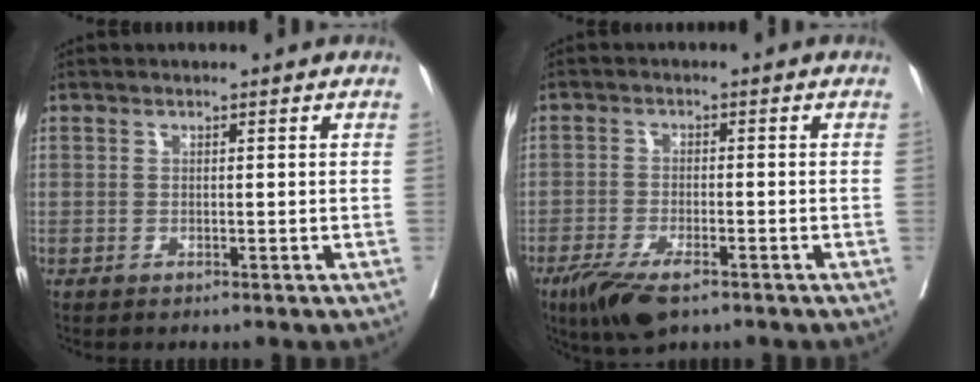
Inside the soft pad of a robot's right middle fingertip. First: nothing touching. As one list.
[{"total": 7.2, "force": [-4.7, 2.2, 5.1], "torque": [-0.092, -0.014, -0.081]}]